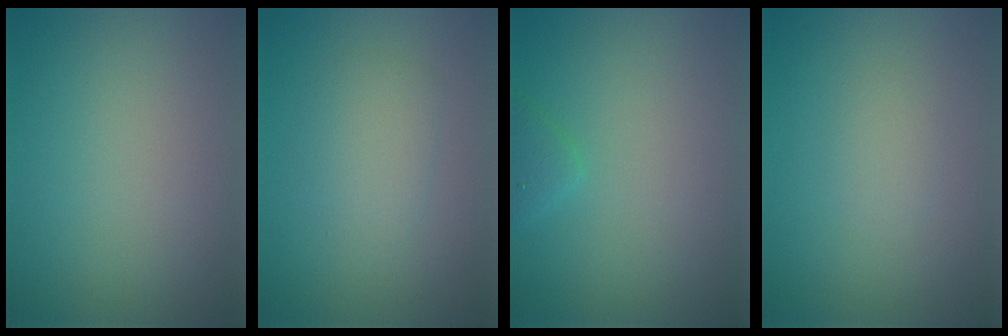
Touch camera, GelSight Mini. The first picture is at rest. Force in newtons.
{"total": 2.4, "press": 2.4, "slide": 0.1}
{"total": 1.4, "press": 1.4, "slide": 0.1}
{"total": 1.0, "press": 1.0, "slide": 0.0}